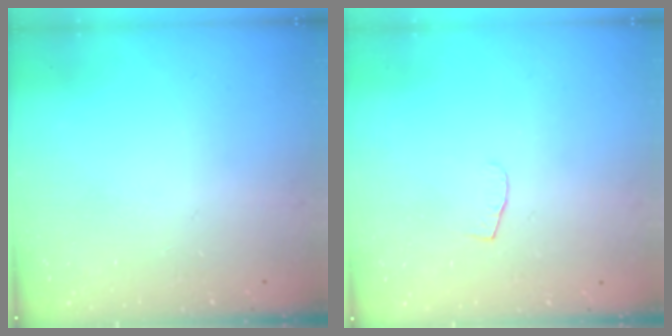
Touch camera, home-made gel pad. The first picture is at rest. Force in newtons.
{"total": 4.2, "press": 4.1, "slide": 0.4}